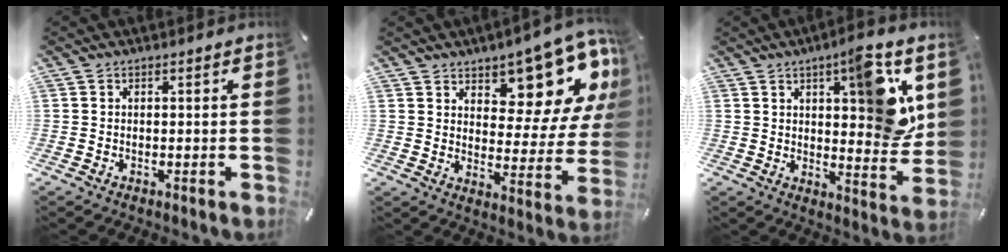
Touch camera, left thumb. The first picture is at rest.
{"total": 12.9, "force": [10.1, 5.7, 5.7], "torque": [-0.056, -0.102, 0.168]}
{"total": 14.1, "force": [6.1, 4.8, 11.8], "torque": [-0.129, -0.040, 0.091]}